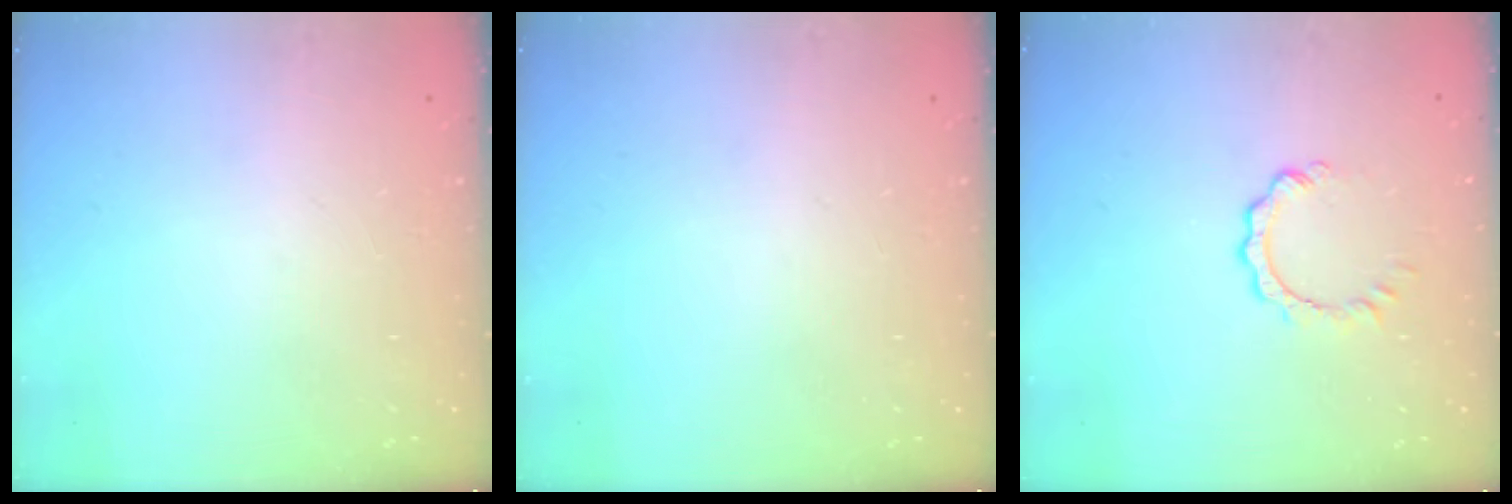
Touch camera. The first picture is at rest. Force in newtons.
{"total": 0.0}
{"total": 3.1, "press": 3.0, "slide": 0.4}